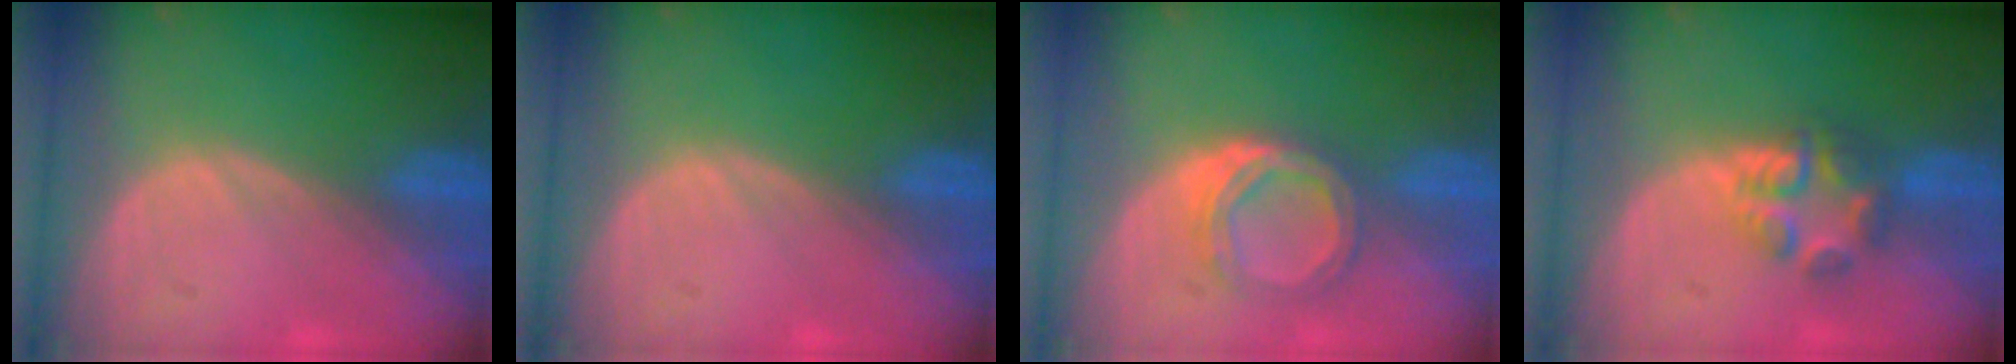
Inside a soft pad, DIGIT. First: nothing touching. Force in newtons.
{"total": 0.0}
{"total": 5.6, "press": 4.9, "slide": 2.7}
{"total": 6.0, "press": 5.3, "slide": 2.8}